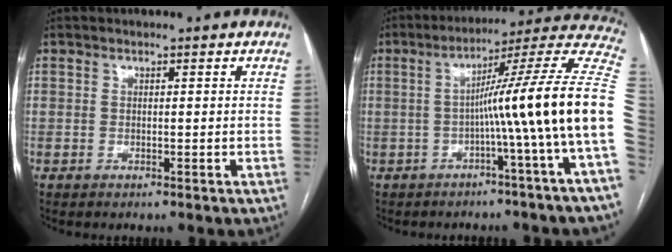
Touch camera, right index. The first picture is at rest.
{"total": 17.5, "force": [-2.7, -2.7, 17.1], "torque": [-0.209, 0.029, -0.053]}